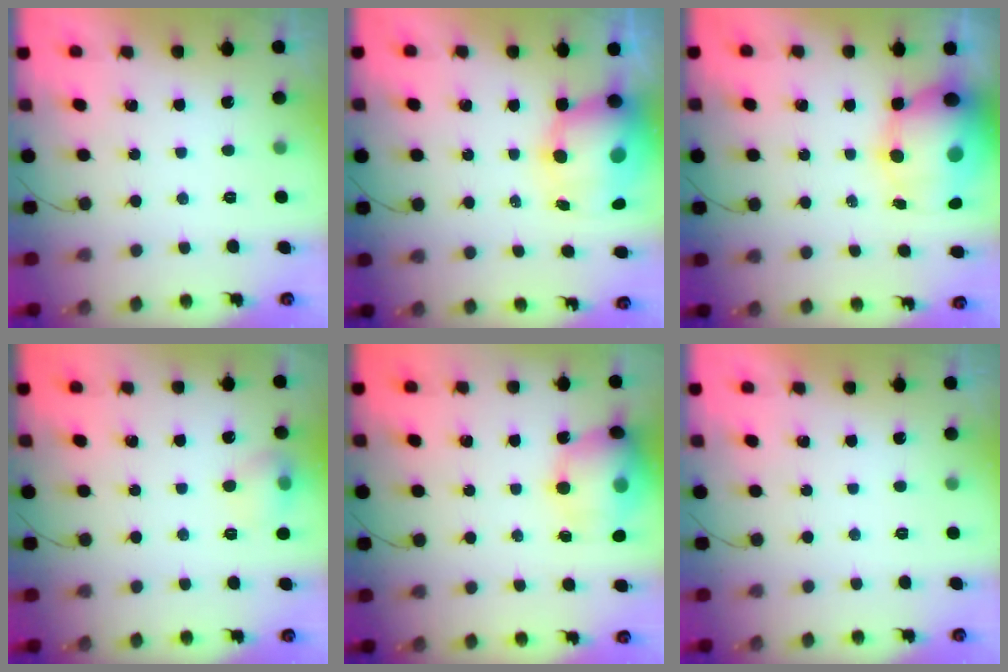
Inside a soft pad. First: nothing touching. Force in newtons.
{"total": 12.8, "press": 12.4, "slide": 3.4}
{"total": 14.2, "press": 13.8, "slide": 3.3}
{"total": 8.2, "press": 8.0, "slide": 1.4}
{"total": 16.2, "press": 15.2, "slide": 5.6}
{"total": 0.0}